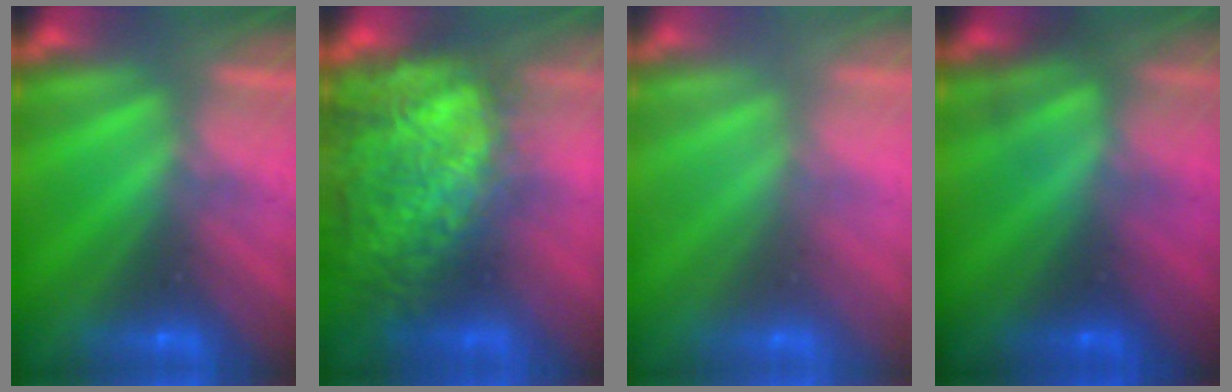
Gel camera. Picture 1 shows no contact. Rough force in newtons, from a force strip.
{"total": 8.9}
{"total": 2.5}
{"total": 4.5}